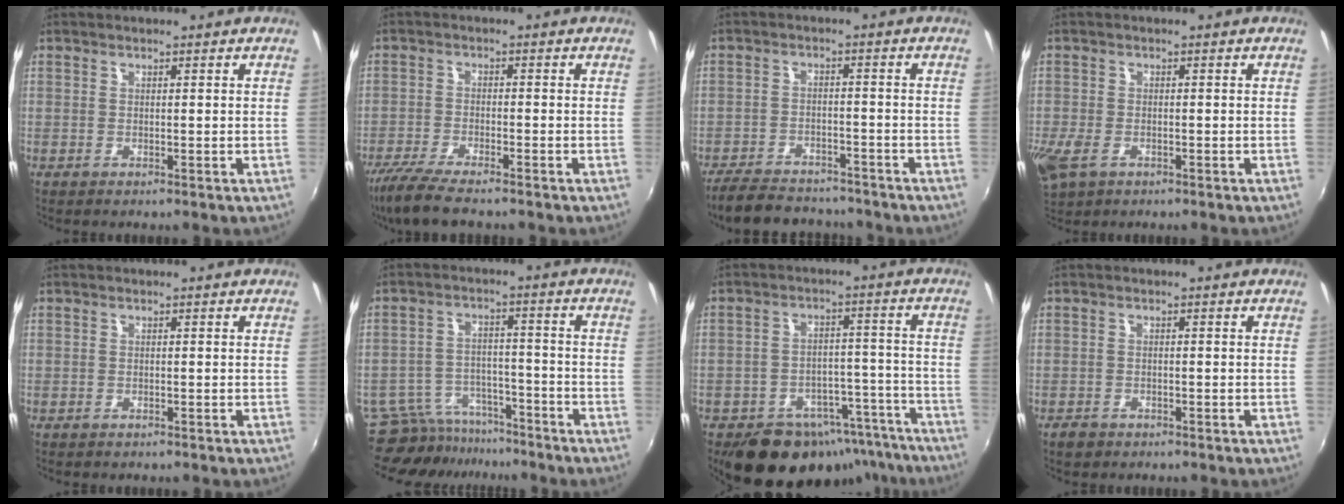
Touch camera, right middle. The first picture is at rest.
{"total": 8.5, "force": [-7.2, 1.2, 4.5], "torque": [-0.116, -0.032, -0.131]}
{"total": 13.2, "force": [-11.5, 4.5, 4.7], "torque": [-0.118, -0.005, -0.172]}
{"total": 6.5, "force": [-3.1, 3.9, 4.2], "torque": [-0.102, -0.020, -0.059]}
{"total": 0.7, "force": [-0.5, 0.5, 0.0], "torque": [-0.002, -0.002, -0.009]}
{"total": 10.4, "force": [-9.3, 4.4, 1.7], "torque": [-0.052, 0.013, -0.139]}
{"total": 18.2, "force": [-13.9, 9.8, 6.4], "torque": [-0.119, 0.038, -0.164]}
{"total": 2.2, "force": [-1.6, 1.4, 0.7], "torque": [-0.022, -0.003, -0.028]}